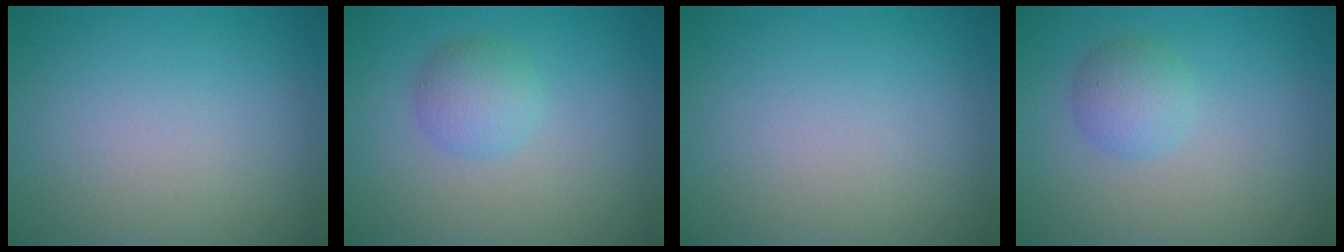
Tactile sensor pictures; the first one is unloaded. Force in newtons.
{"total": 2.5, "press": 2.5, "slide": 0.1}
{"total": 0.0}
{"total": 2.4, "press": 2.4, "slide": 0.1}